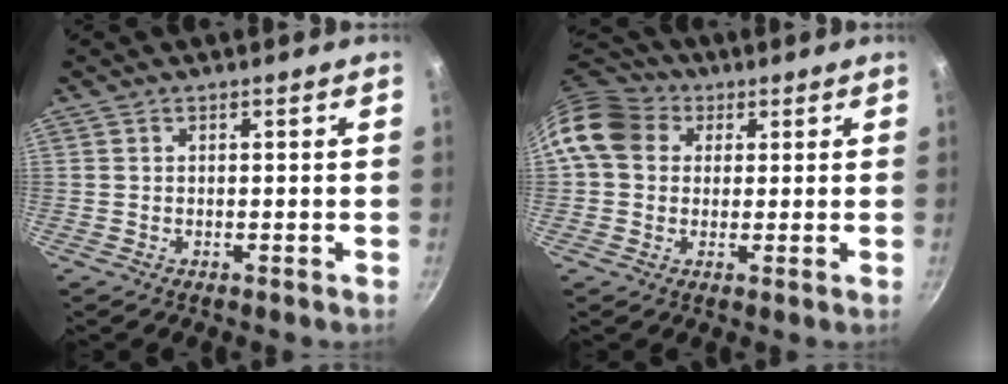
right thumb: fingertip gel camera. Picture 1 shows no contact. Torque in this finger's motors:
{"motor_torque": [-0.01, 0.47, 0.62, -0.54, 0.29]}